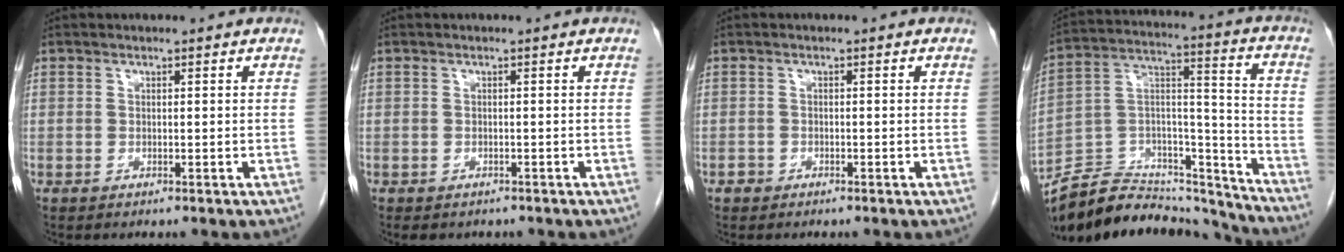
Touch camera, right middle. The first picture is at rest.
{"total": 3.3, "force": [-2.7, 1.7, 0.9], "torque": [-0.007, 0.000, -0.030]}
{"total": 0.9, "force": [-0.6, 0.6, 0.1], "torque": [-0.005, 0.003, -0.012]}
{"total": 23.9, "force": [-22.5, 5.8, 5.3], "torque": [-0.111, 0.041, -0.352]}